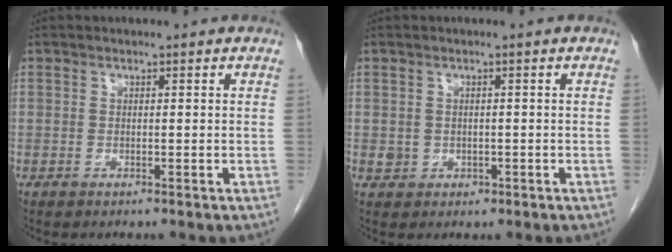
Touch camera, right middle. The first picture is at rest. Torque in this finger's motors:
{"motor_torque": [0.26, -0.08, 0.00, 0.00]}